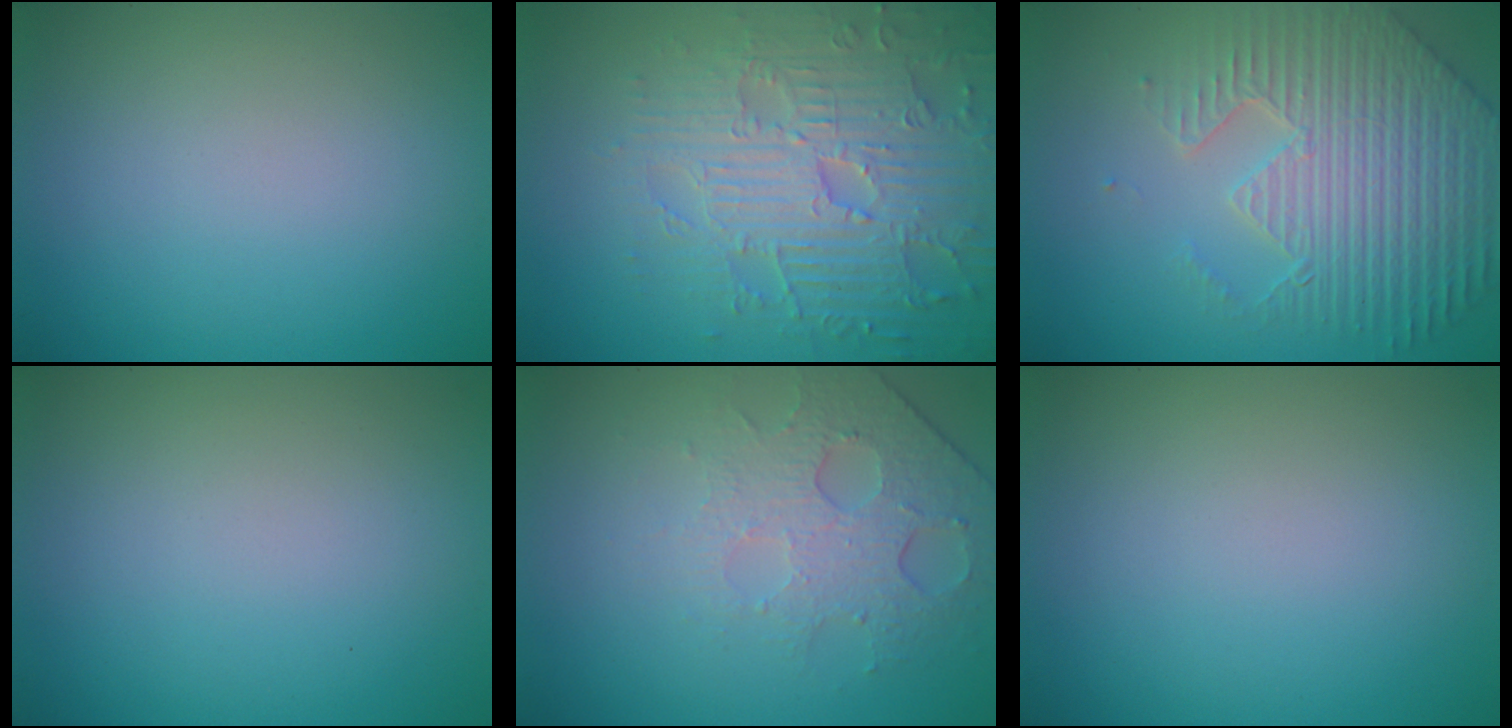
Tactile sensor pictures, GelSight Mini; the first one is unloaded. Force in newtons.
{"total": 7.1, "press": 5.6, "slide": 4.4}
{"total": 7.4, "press": 5.6, "slide": 4.8}
{"total": 0.0}
{"total": 4.9, "press": 3.2, "slide": 3.6}
{"total": 0.0}